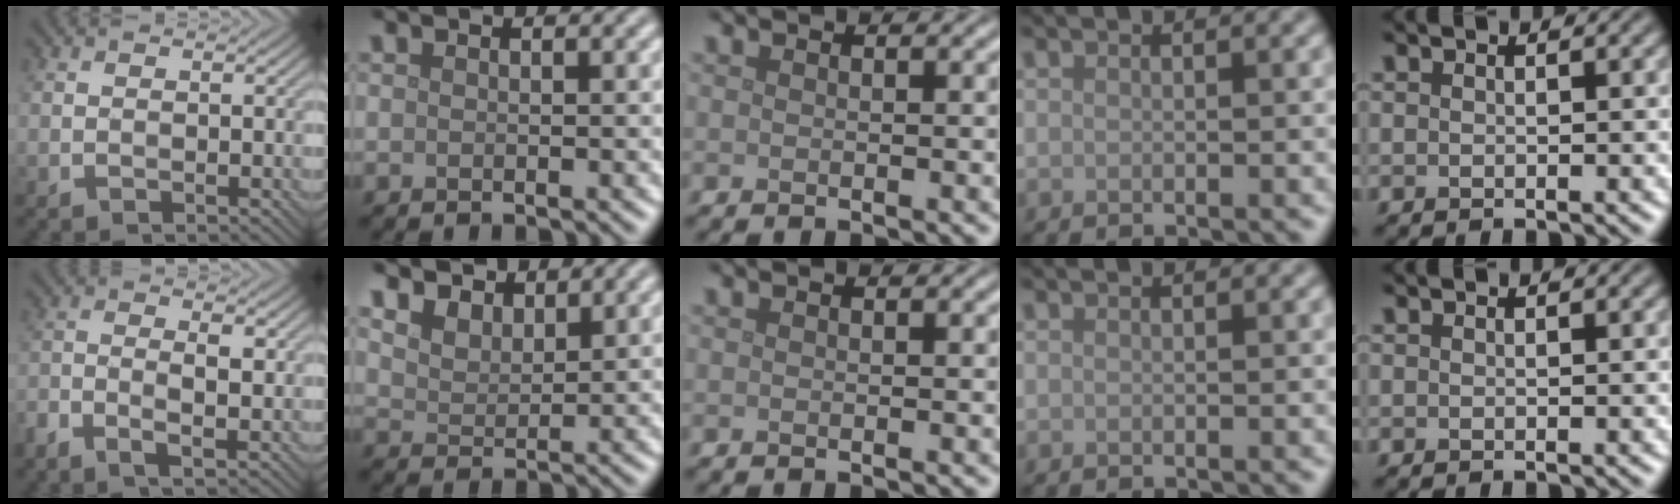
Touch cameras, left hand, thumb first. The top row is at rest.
{"thumb": {"total": 4.3, "force": [-1.5, 1.6, 3.7], "torque": [-0.081, -0.003, -0.029]}, "index": {"total": 5.0, "force": [4.1, 2.3, 1.7], "torque": [-0.065, -0.001, 0.075]}}